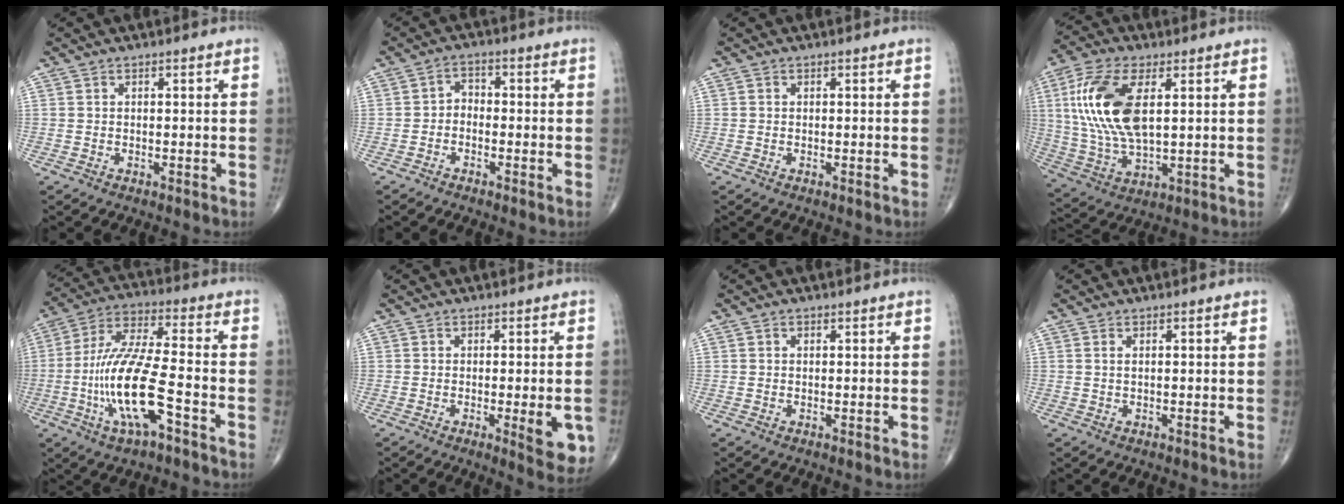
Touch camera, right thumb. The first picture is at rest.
{"total": 2.7, "force": [-1.2, 2.0, 1.4], "torque": [-0.009, 0.020, -0.031]}
{"total": 0.0}
{"total": 16.9, "force": [3.7, 8.0, 14.4], "torque": [-0.302, -0.005, 0.075]}
{"total": 16.4, "force": [-5.3, 4.3, 14.9], "torque": [-0.313, 0.031, -0.098]}
{"total": 6.6, "force": [-1.6, 1.9, 6.2], "torque": [-0.068, -0.012, -0.016]}
{"total": 0.6, "force": [0.3, 0.5, 0.2], "torque": [0.001, -0.001, 0.004]}
{"total": 0.7, "force": [0.3, 0.3, 0.6], "torque": [-0.014, 0.005, 0.007]}